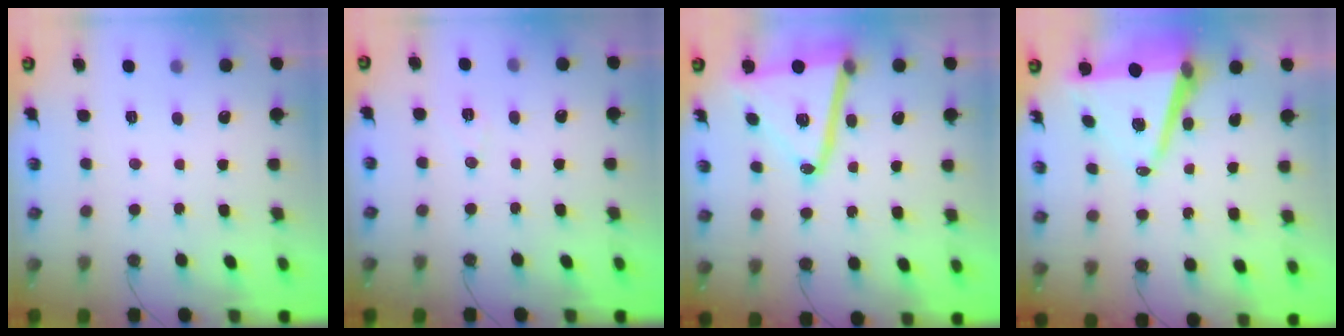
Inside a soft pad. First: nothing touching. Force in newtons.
{"total": 5.6, "press": 3.4, "slide": 4.5}
{"total": 19.1, "press": 18.9, "slide": 2.6}
{"total": 10.7, "press": 9.9, "slide": 4.0}